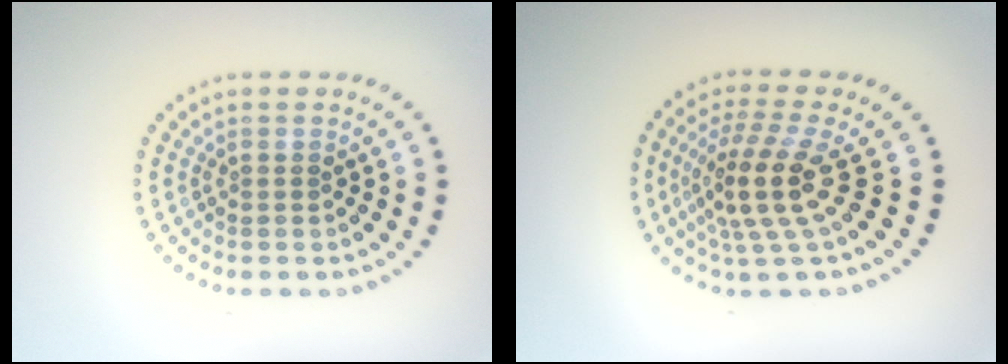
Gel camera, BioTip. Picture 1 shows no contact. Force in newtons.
{"total": 4.8, "press": 3.5, "slide": 3.2}